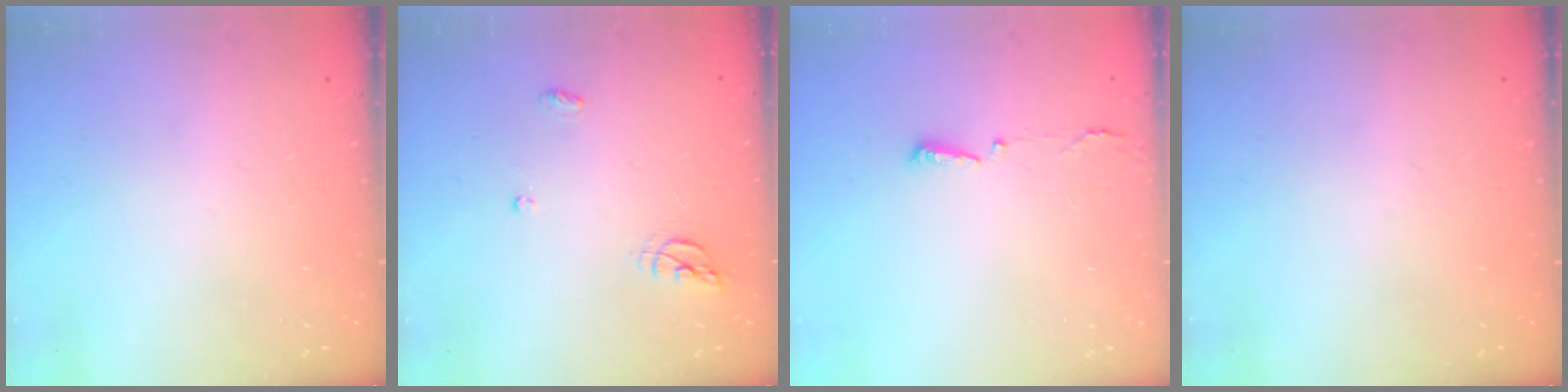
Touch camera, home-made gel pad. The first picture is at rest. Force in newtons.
{"total": 6.5, "press": 6.5, "slide": 0.6}
{"total": 2.9, "press": 2.8, "slide": 0.6}
{"total": 0.0}